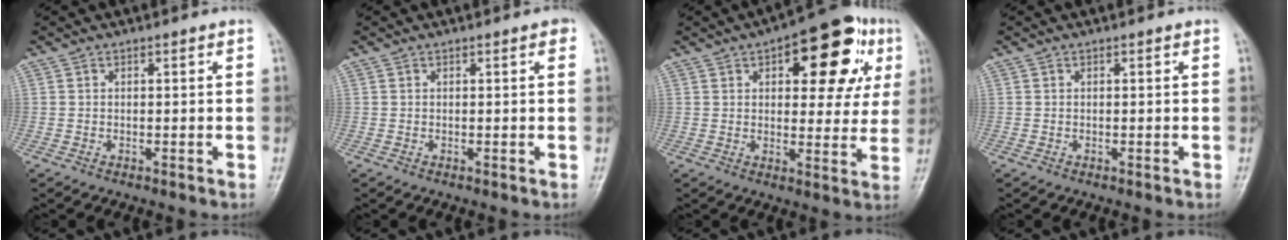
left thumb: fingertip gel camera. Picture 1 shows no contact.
{"total": 1.0, "force": [0.4, 0.4, 0.8], "torque": [-0.008, 0.001, 0.002]}
{"total": 18.6, "force": [7.2, 8.6, 14.8], "torque": [-0.140, 0.003, 0.087]}
{"total": 0.0}